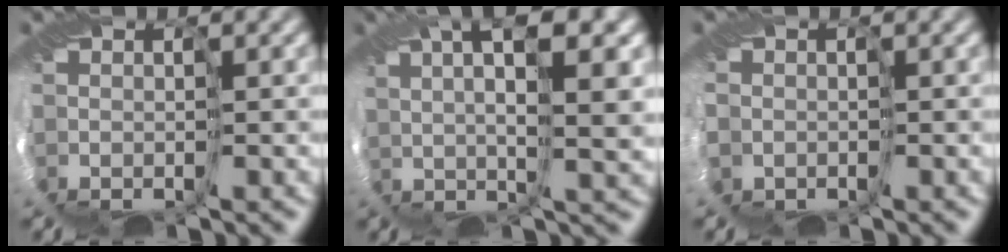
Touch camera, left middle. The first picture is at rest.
{"total": 7.6, "force": [3.7, 1.7, 6.5], "torque": [-0.086, 0.019, 0.057]}
{"total": 7.1, "force": [-0.3, 6.6, 2.7], "torque": [-0.081, -0.011, -0.030]}